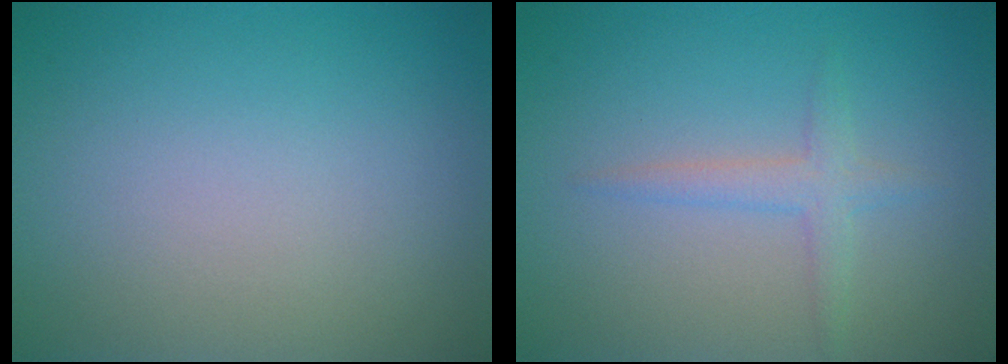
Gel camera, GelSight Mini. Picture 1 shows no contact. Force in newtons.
{"total": 1.9, "press": 1.9, "slide": 0.1}